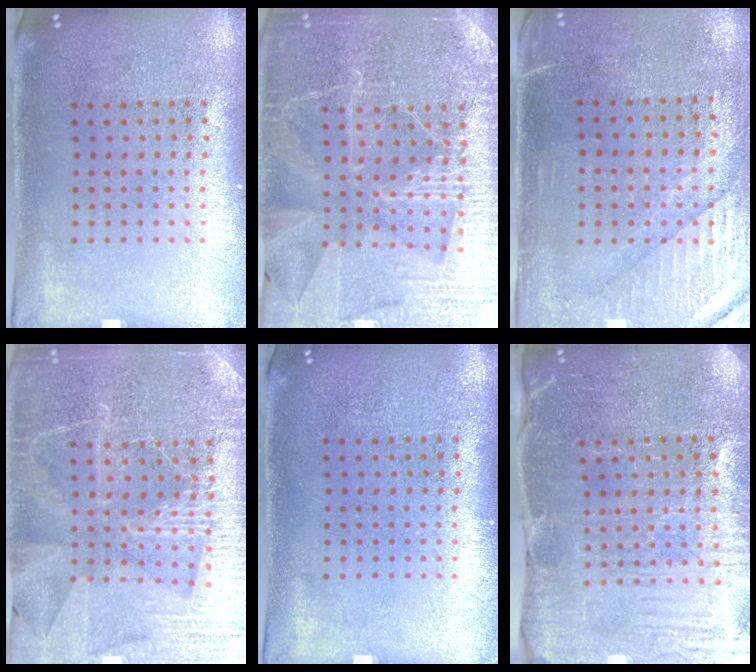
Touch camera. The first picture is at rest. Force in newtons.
{"total": 4.2, "press": 3.9, "slide": 1.5}
{"total": 3.5, "press": 3.0, "slide": 1.8}
{"total": 4.2, "press": 4.0, "slide": 1.4}
{"total": 0.0}
{"total": 3.9, "press": 3.9, "slide": 0.4}